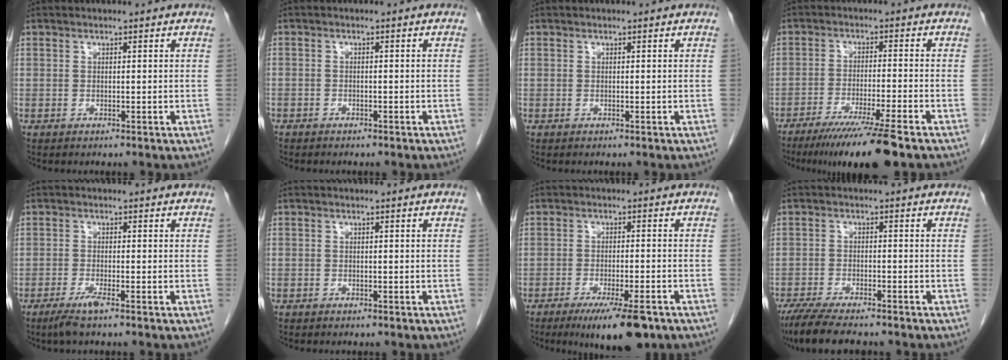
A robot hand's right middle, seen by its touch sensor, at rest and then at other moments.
{"total": 1.5, "force": [-1.2, 0.8, 0.3], "torque": [-0.010, 0.002, -0.019]}
{"total": 0.0}
{"total": 11.3, "force": [-8.4, -1.2, 7.5], "torque": [-0.112, -0.035, -0.134]}
{"total": 2.7, "force": [-1.9, -0.2, 1.9], "torque": [-0.044, -0.007, -0.040]}
{"total": 0.6, "force": [-0.4, 0.4, 0.1], "torque": [-0.007, 0.003, -0.010]}
{"total": 9.6, "force": [-6.4, 1.5, 6.9], "torque": [-0.102, -0.018, -0.096]}
{"total": 10.1, "force": [-8.5, 1.7, 5.1], "torque": [-0.081, -0.022, -0.138]}